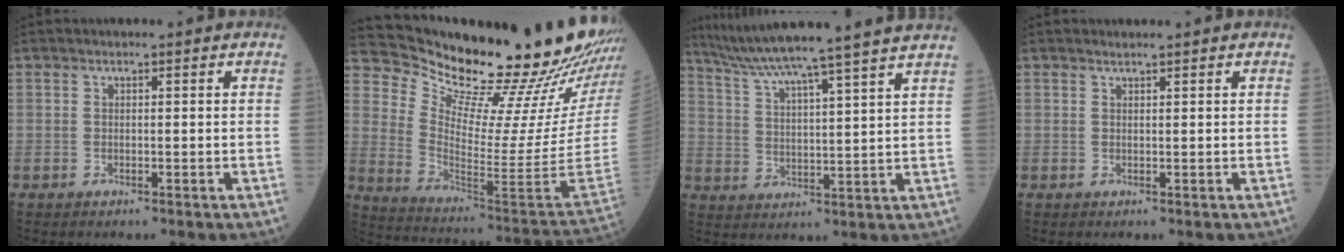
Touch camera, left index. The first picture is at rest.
{"total": 27.8, "force": [25.3, 0.6, 11.4], "torque": [-0.192, -0.138, 0.347]}
{"total": 18.7, "force": [16.4, -2.4, 8.8], "torque": [-0.149, -0.015, 0.232]}
{"total": 0.7, "force": [0.6, -0.1, 0.1], "torque": [-0.005, 0.001, 0.013]}